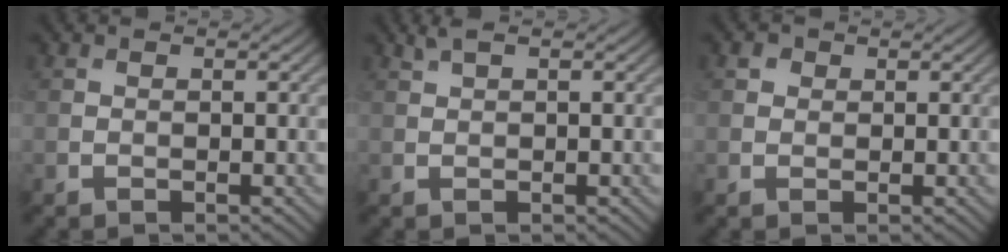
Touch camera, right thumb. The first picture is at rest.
{"total": 1.2, "force": [0.8, 0.1, 0.8], "torque": [-0.024, 0.007, 0.017]}
{"total": 1.2, "force": [0.5, 1.1, 0.4], "torque": [-0.004, 0.000, 0.006]}